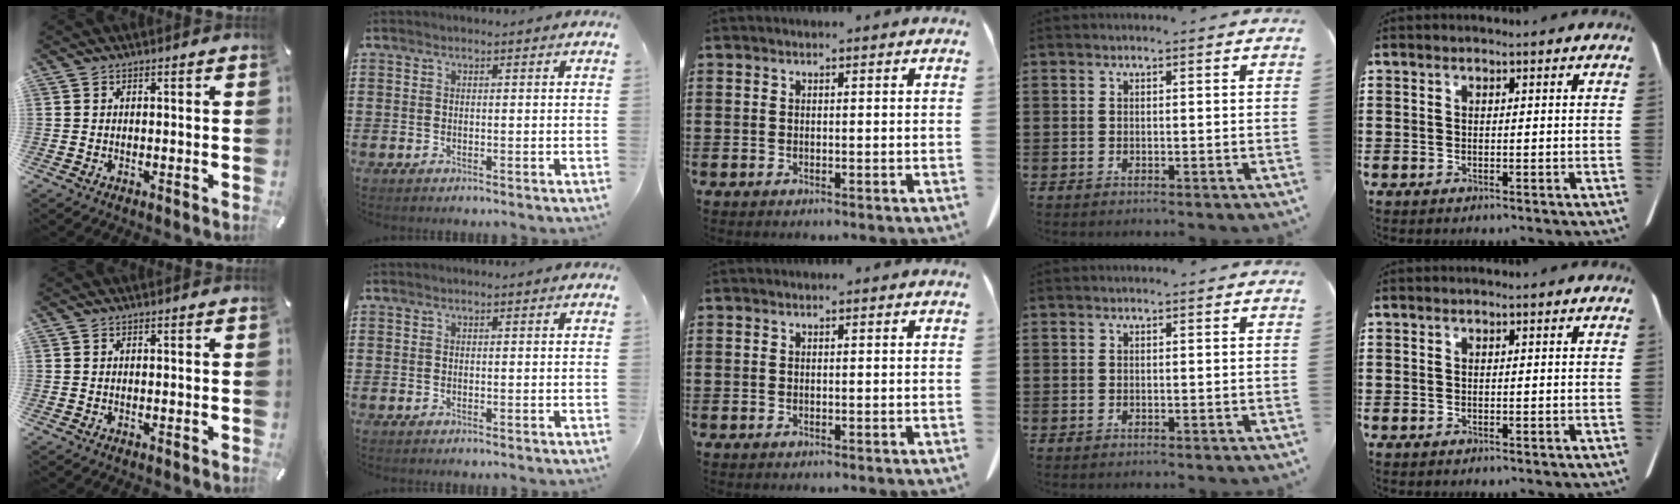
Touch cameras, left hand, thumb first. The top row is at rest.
{}